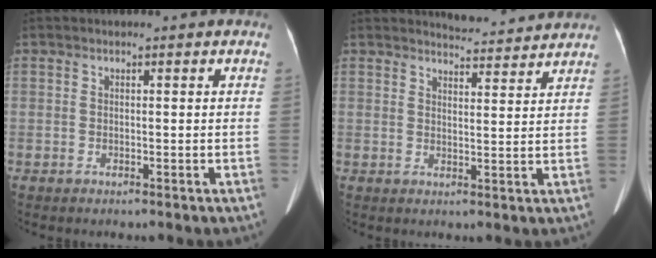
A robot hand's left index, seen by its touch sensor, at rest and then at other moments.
{"total": 5.6, "force": [5.6, 0.2, 0.3], "torque": [-0.016, 0.004, 0.070]}